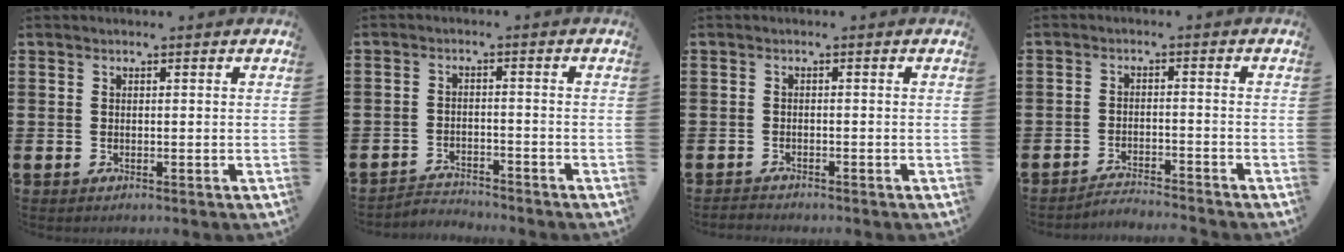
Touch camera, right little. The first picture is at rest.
{"total": 2.7, "force": [-2.7, 0.3, 0.0], "torque": [-0.006, 0.002, -0.060]}
{"total": 0.9, "force": [-0.9, 0.0, -0.1], "torque": [-0.002, 0.000, -0.018]}
{"total": 2.5, "force": [-2.5, -0.2, -0.1], "torque": [-0.003, 0.003, -0.054]}